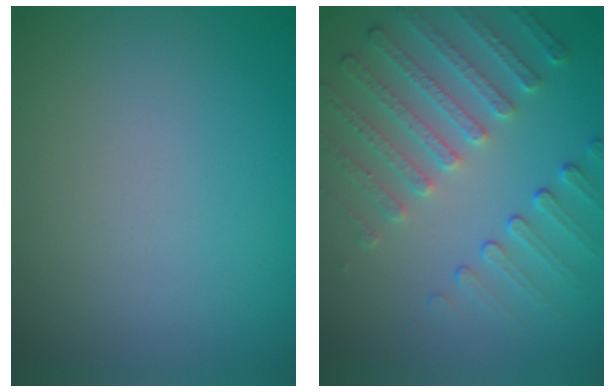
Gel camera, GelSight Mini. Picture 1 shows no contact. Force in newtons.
{"total": 5.1, "press": 3.9, "slide": 3.3}